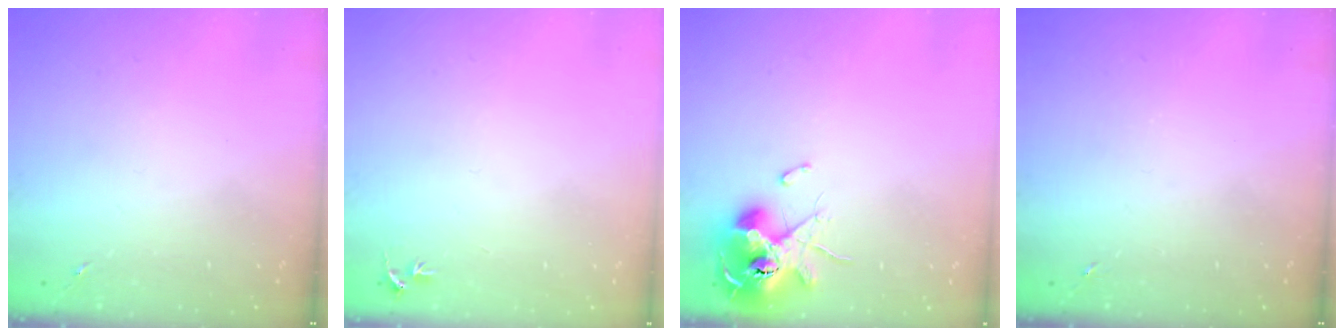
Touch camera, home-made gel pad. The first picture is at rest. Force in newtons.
{"total": 3.1, "press": 3.1, "slide": 0.3}
{"total": 13.7, "press": 13.6, "slide": 1.8}
{"total": 0.0}